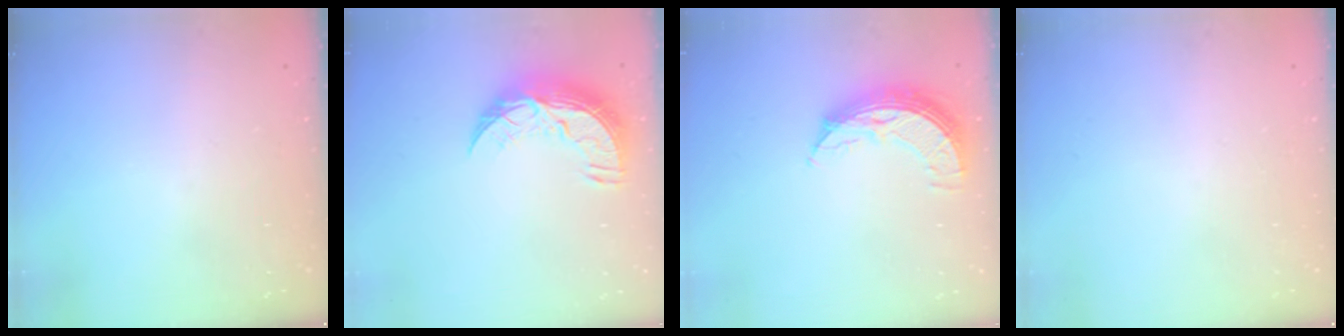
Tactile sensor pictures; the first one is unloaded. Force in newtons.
{"total": 11.2, "press": 11.2, "slide": 0.7}
{"total": 9.0, "press": 9.0, "slide": 0.9}
{"total": 0.0}